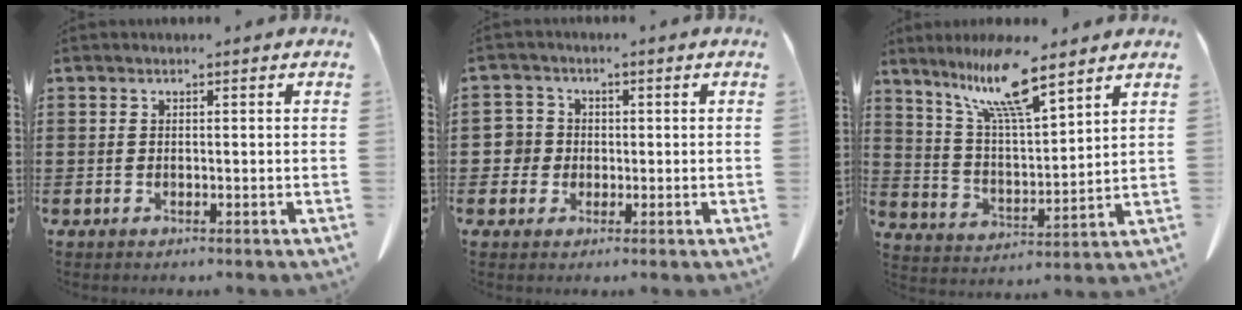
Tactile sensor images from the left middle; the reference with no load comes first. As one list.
[{"total": 3.4, "force": [-0.1, 3.3, 0.8], "torque": [-0.036, 0.009, -0.007]}, {"total": 11.4, "force": [8.2, 1.6, 7.8], "torque": [-0.172, -0.024, 0.143]}]